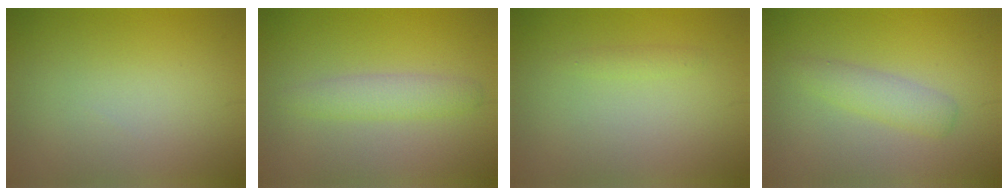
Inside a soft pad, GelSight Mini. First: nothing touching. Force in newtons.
{"total": 2.5, "press": 2.5, "slide": 0.2}
{"total": 0.8, "press": 0.8, "slide": 0.1}
{"total": 2.4, "press": 2.4, "slide": 0.0}